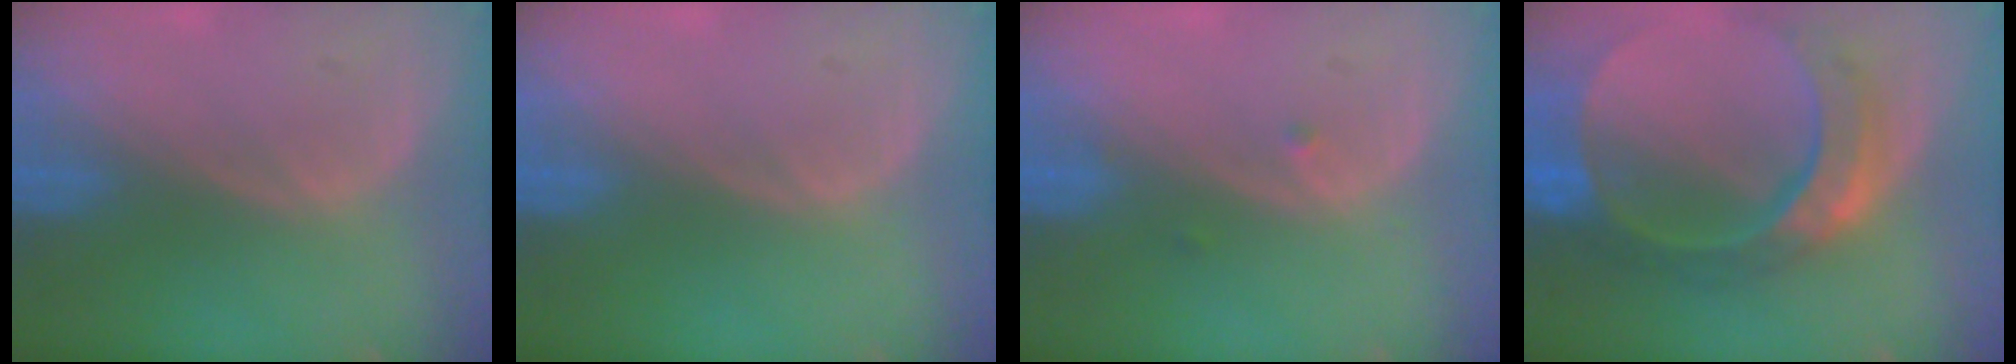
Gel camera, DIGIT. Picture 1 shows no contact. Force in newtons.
{"total": 0.0}
{"total": 0.9, "press": 0.7, "slide": 0.5}
{"total": 11.0, "press": 9.4, "slide": 5.8}